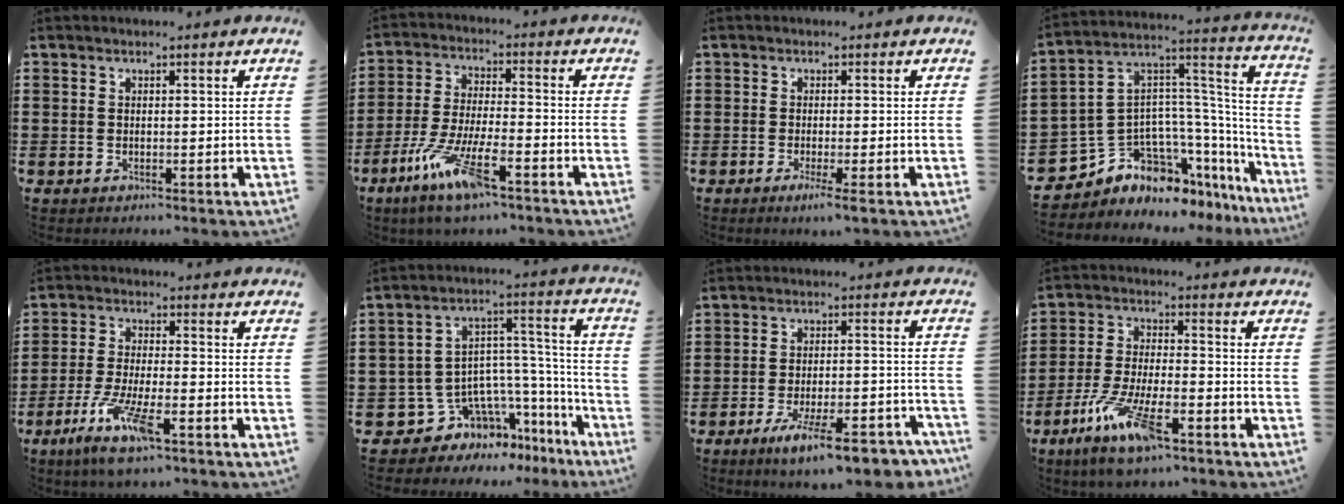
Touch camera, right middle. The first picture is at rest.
{"total": 10.1, "force": [-6.4, 1.5, 7.7], "torque": [-0.166, -0.010, -0.122]}
{"total": 1.9, "force": [-1.0, -0.2, 1.6], "torque": [-0.027, -0.006, -0.017]}
{"total": 7.8, "force": [-6.0, 4.6, 1.9], "torque": [-0.074, -0.017, -0.122]}
{"total": 8.2, "force": [-4.8, 1.5, 6.5], "torque": [-0.140, -0.013, -0.090]}
{"total": 6.9, "force": [-4.6, 5.0, 1.4], "torque": [-0.060, -0.016, -0.082]}
{"total": 10.2, "force": [-7.3, 1.6, 6.9], "torque": [-0.114, 0.009, -0.131]}
{"total": 11.0, "force": [-6.8, 2.8, 8.1], "torque": [-0.175, 0.000, -0.132]}